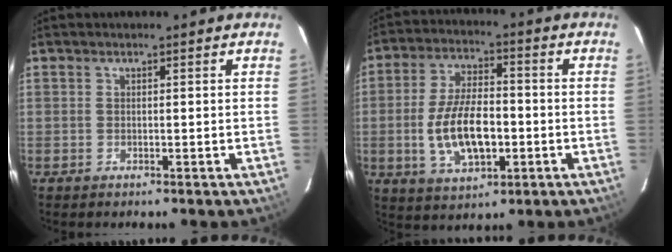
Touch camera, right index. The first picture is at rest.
{"total": 12.8, "force": [-2.5, 6.0, 11.0], "torque": [-0.218, 0.001, -0.037]}